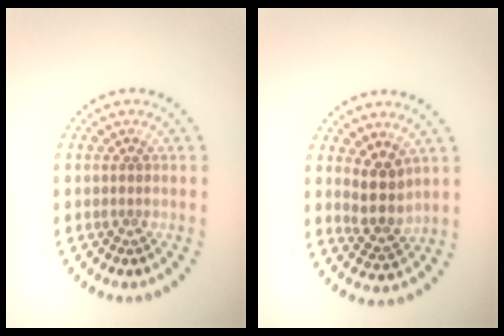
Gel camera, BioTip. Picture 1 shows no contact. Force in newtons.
{"total": 2.9, "press": 2.5, "slide": 1.5}